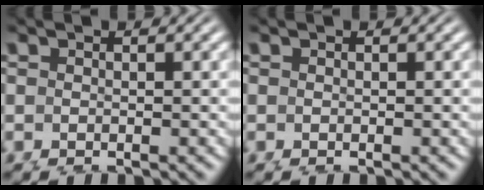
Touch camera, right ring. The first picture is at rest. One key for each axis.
{"total": 0.0}